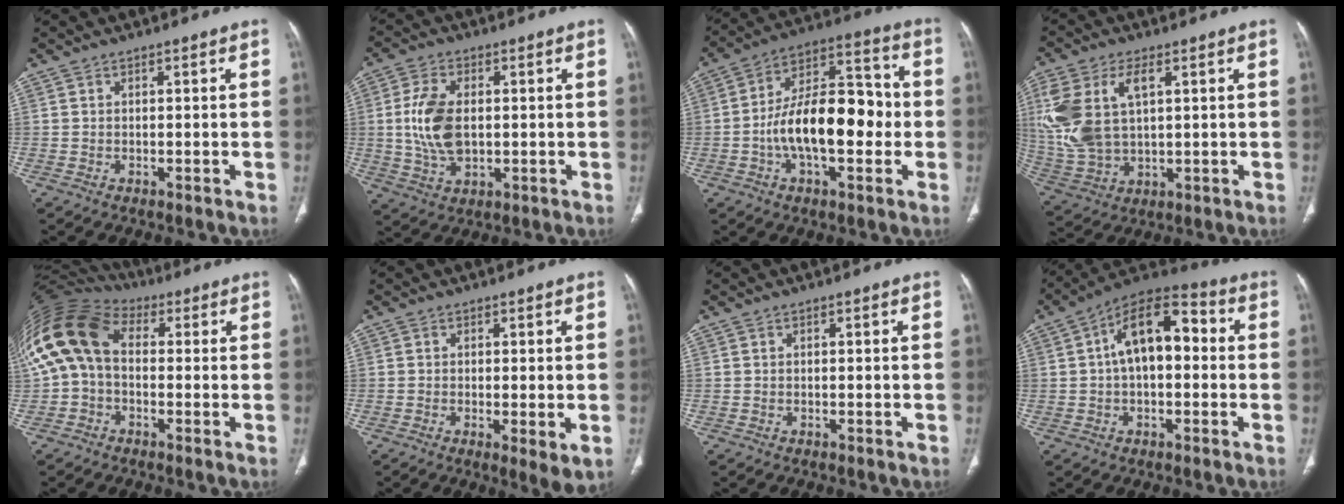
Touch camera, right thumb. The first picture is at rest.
{"total": 10.3, "force": [0.5, 6.1, 8.3], "torque": [-0.169, -0.002, 0.016]}
{"total": 18.6, "force": [-2.5, 9.4, 15.8], "torque": [-0.243, 0.044, -0.047]}
{"total": 15.6, "force": [4.0, 8.8, 12.2], "torque": [-0.282, 0.002, 0.088]}
{"total": 15.6, "force": [1.3, 10.8, 11.2], "torque": [-0.237, 0.046, 0.014]}
{"total": 4.4, "force": [-0.7, 1.1, 4.2], "torque": [-0.072, -0.017, -0.013]}
{"total": 0.0}
{"total": 14.2, "force": [1.5, 7.8, 11.8], "torque": [-0.176, 0.042, 0.012]}